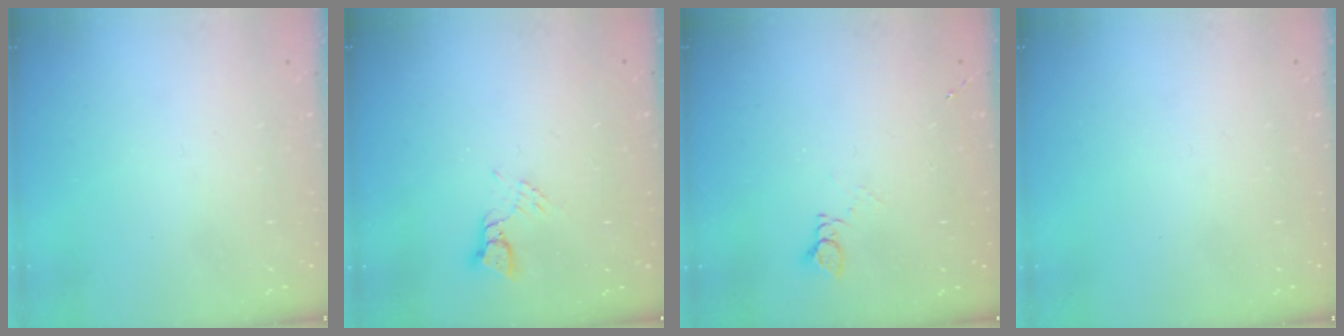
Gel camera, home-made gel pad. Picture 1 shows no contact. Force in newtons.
{"total": 2.7, "press": 2.7, "slide": 0.2}
{"total": 3.0, "press": 3.0, "slide": 0.4}
{"total": 0.0}